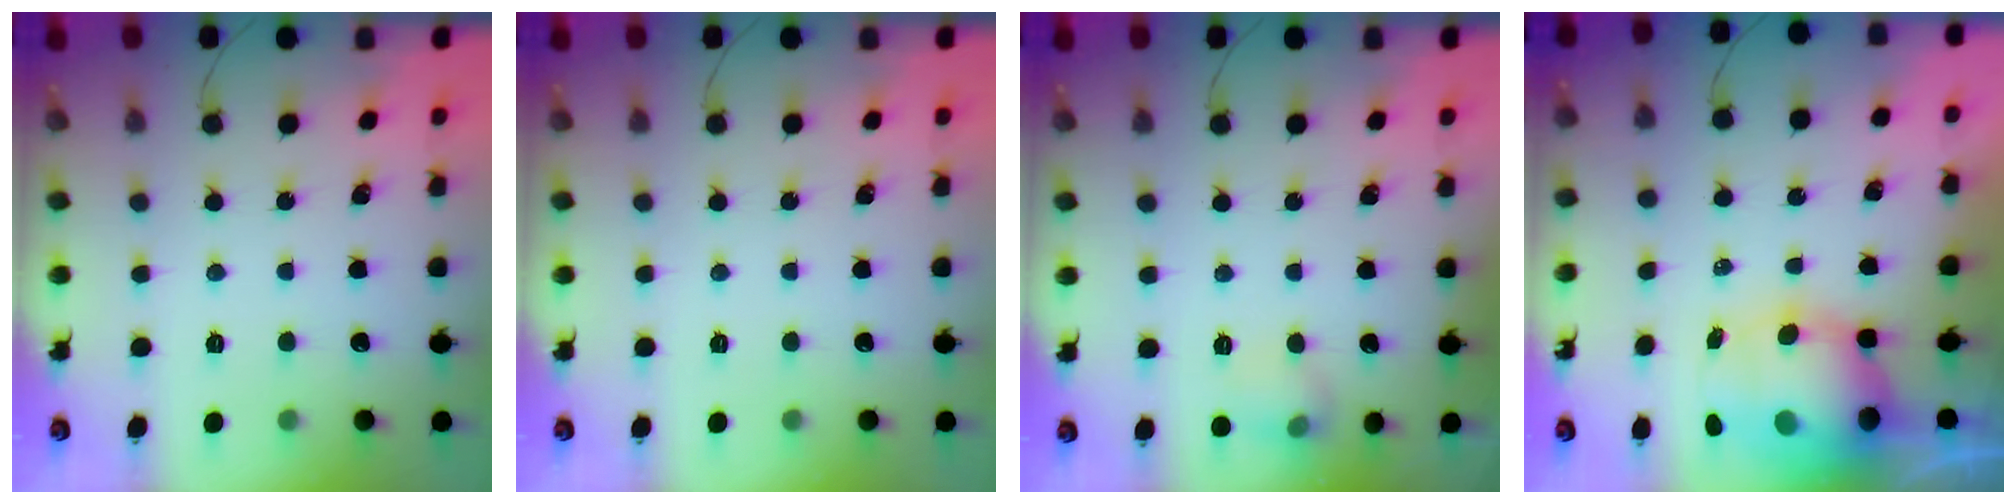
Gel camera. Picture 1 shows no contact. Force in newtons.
{"total": 0.0}
{"total": 6.5, "press": 6.4, "slide": 1.4}
{"total": 10.6, "press": 10.2, "slide": 2.9}